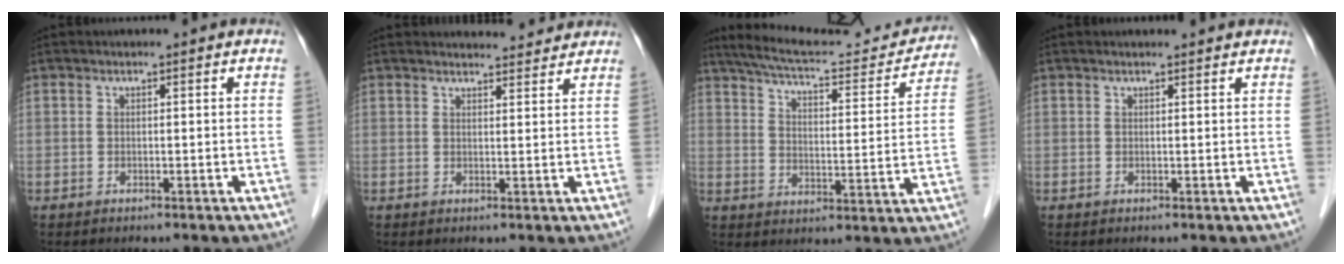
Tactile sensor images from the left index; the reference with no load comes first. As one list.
[{"total": 5.1, "force": [5.0, 0.8, 0.5], "torque": [-0.008, 0.009, 0.057]}, {"total": 18.7, "force": [17.5, 2.8, 6.2], "torque": [-0.094, -0.008, 0.236]}, {"total": 2.5, "force": [2.4, 0.2, 0.5], "torque": [-0.011, 0.013, 0.026]}]